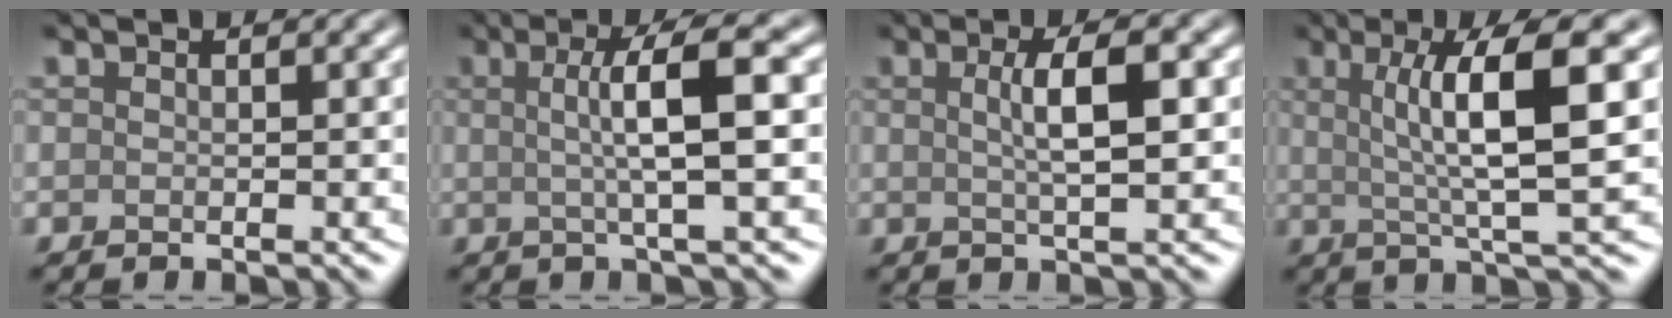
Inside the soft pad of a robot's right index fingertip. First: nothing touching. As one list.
[{"total": 6.1, "force": [0.7, 1.1, 6.0], "torque": [-0.093, 0.009, 0.009]}, {"total": 4.0, "force": [0.7, 1.0, 3.8], "torque": [-0.059, 0.006, 0.009]}, {"total": 8.1, "force": [1.8, 1.6, 7.7], "torque": [-0.113, 0.005, 0.029]}]